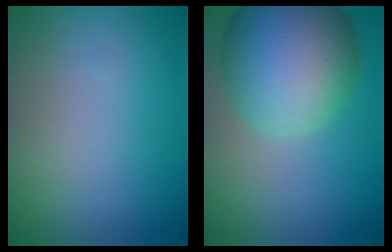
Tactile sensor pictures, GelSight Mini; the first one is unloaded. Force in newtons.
{"total": 11.9, "press": 11.9, "slide": 0.6}